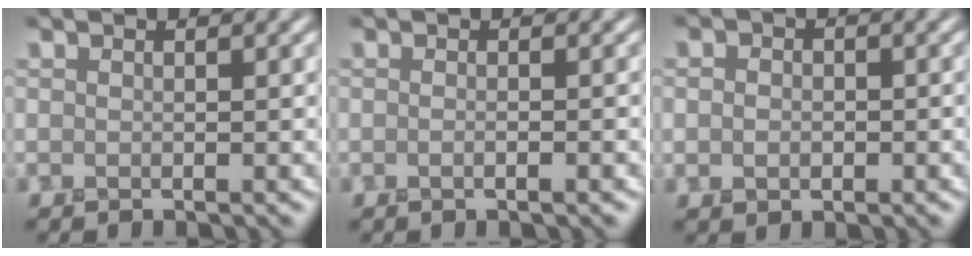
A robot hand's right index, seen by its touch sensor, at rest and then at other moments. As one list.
[{"total": 2.0, "force": [-0.1, 0.9, 1.8], "torque": [0.006, -0.002, -0.018]}, {"total": 1.9, "force": [-0.1, 1.6, 1.1], "torque": [-0.014, 0.000, -0.006]}]